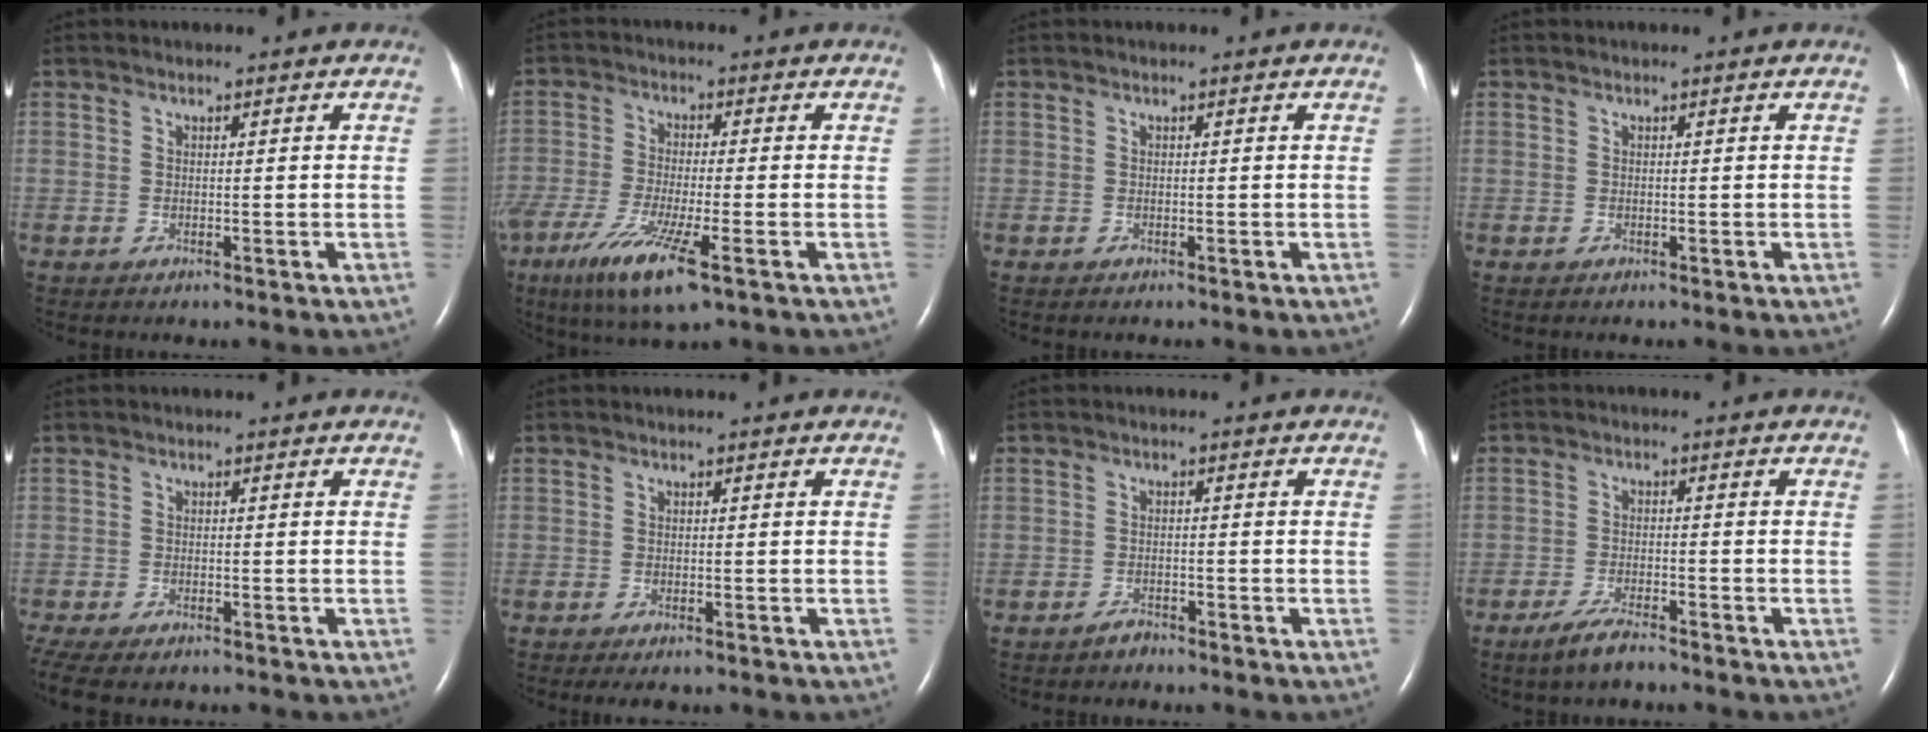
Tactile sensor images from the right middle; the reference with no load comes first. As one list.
[{"total": 10.0, "force": [-5.3, 1.1, 8.4], "torque": [-0.170, -0.030, -0.093]}, {"total": 0.0}, {"total": 0.0}, {"total": 9.8, "force": [-7.5, 3.8, 5.0], "torque": [-0.120, -0.012, -0.107]}, {"total": 2.0, "force": [-1.6, 0.5, 1.1], "torque": [-0.017, -0.005, -0.019]}, {"total": 1.6, "force": [-1.4, 0.5, 0.3], "torque": [-0.011, -0.002, -0.024]}, {"total": 4.4, "force": [-3.5, 0.6, 2.5], "torque": [-0.063, -0.009, -0.066]}]